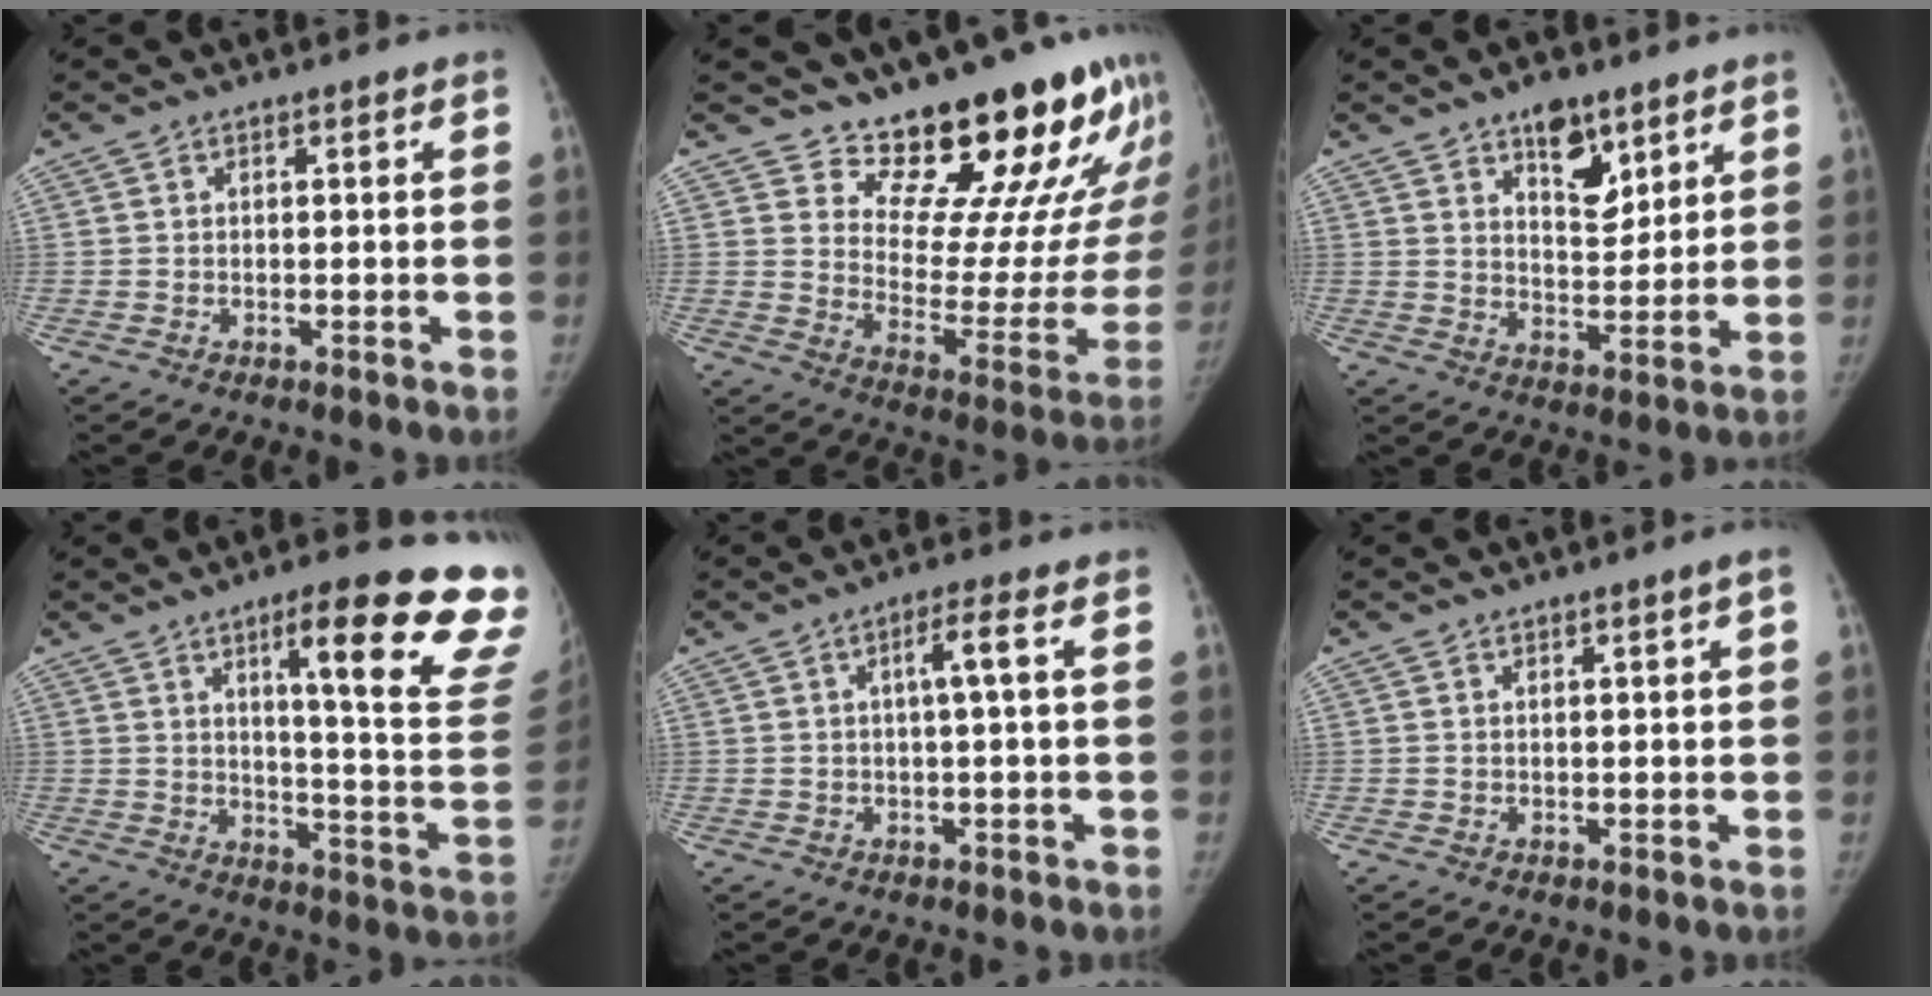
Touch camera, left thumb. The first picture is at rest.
{"total": 21.5, "force": [19.1, 5.7, 8.2], "torque": [-0.056, -0.174, 0.259]}
{"total": 9.2, "force": [5.8, 4.6, 5.4], "torque": [-0.053, -0.039, 0.096]}
{"total": 23.7, "force": [16.0, 3.2, 17.3], "torque": [-0.180, -0.095, 0.205]}
{"total": 3.6, "force": [0.6, -0.3, 3.5], "torque": [-0.071, 0.011, 0.013]}
{"total": 1.2, "force": [0.6, -0.3, 1.0], "torque": [-0.017, -0.005, 0.013]}